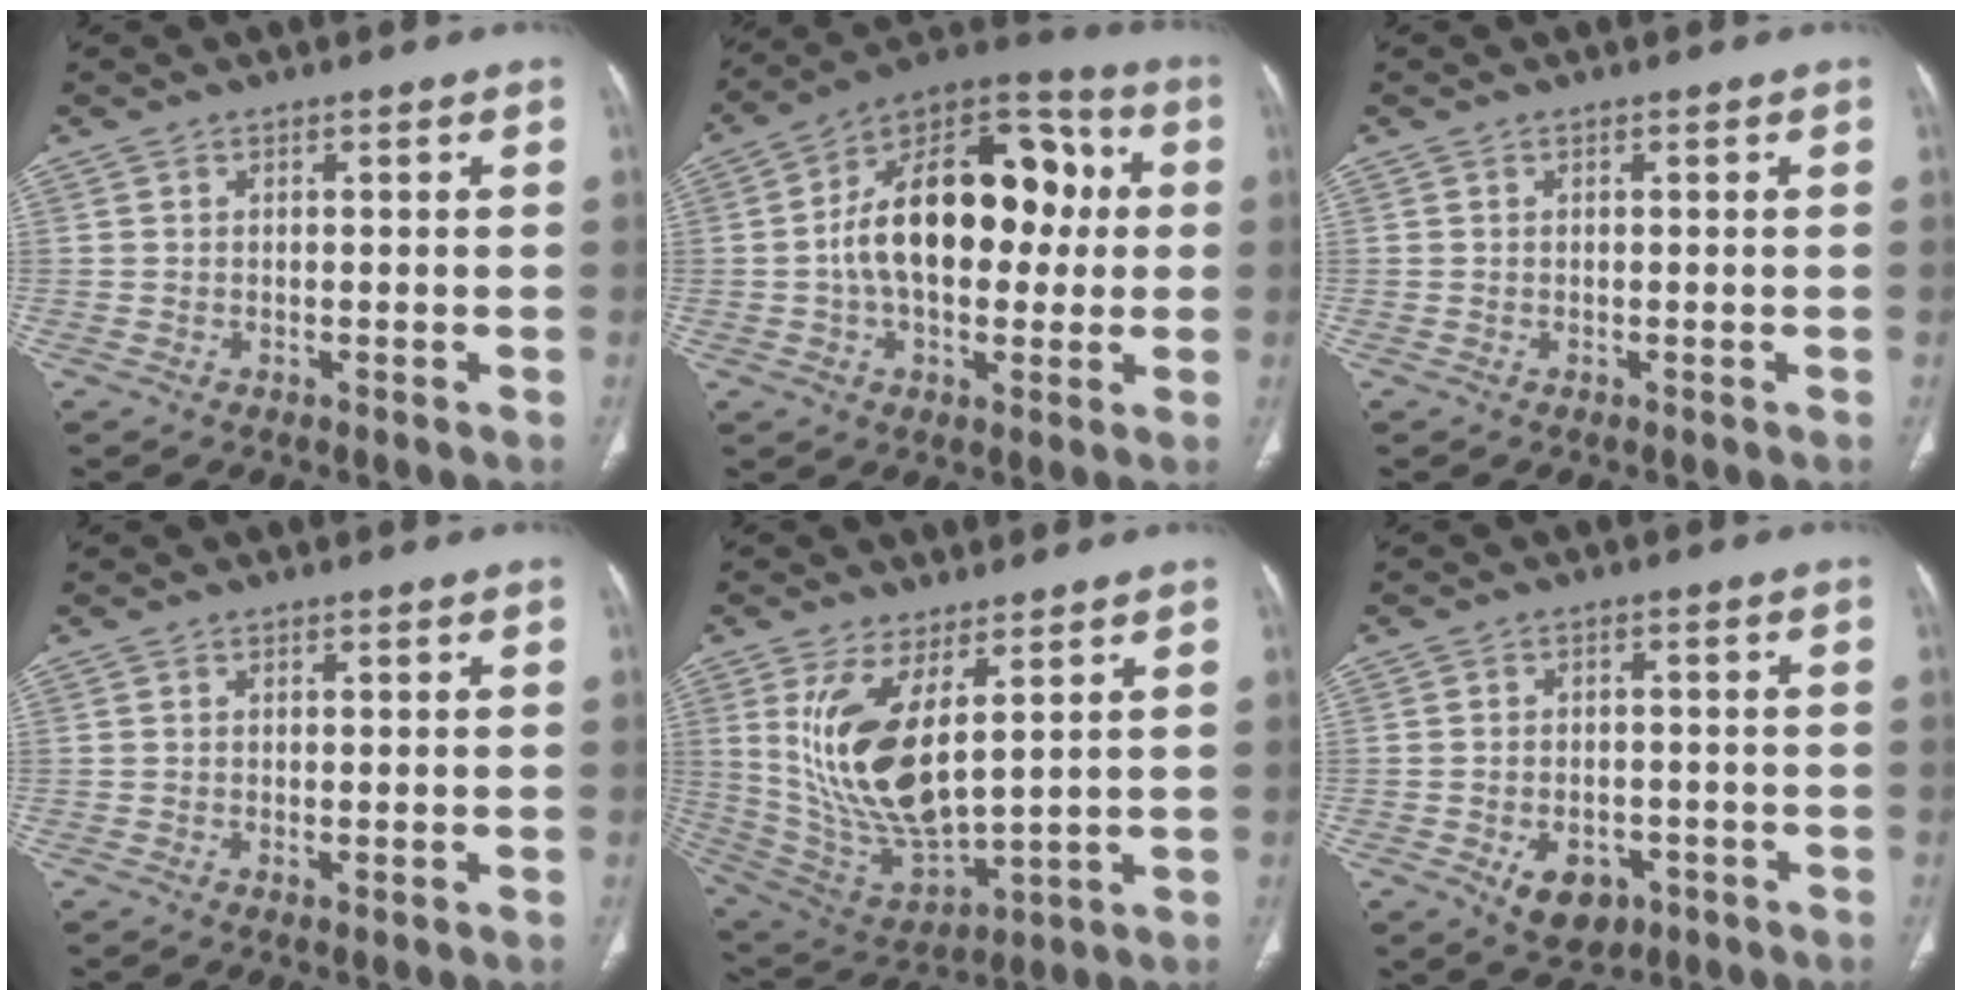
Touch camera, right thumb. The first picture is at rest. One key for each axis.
{"total": 22.4, "fx": 1.4, "fy": 13.2, "fz": 18.0, "tx": -0.257, "ty": 0.036, "tz": 0.015}
{"total": 0.0}
{"total": 0.9, "fx": -0.1, "fy": 0.3, "fz": 0.8, "tx": -0.022, "ty": -0.007, "tz": 0.000}
{"total": 15.6, "fx": 4.9, "fy": 6.3, "fz": 13.4, "tx": -0.260, "ty": -0.034, "tz": 0.120}
{"total": 7.3, "fx": -3.2, "fy": 5.0, "fz": 4.3, "tx": -0.053, "ty": 0.015, "tz": -0.036}